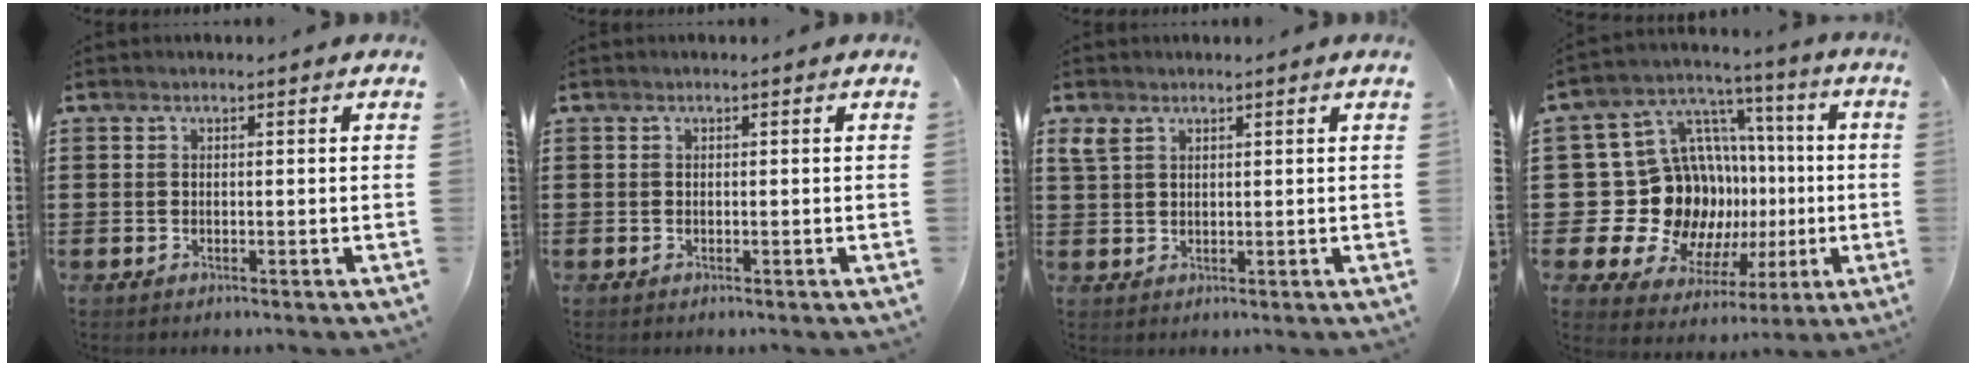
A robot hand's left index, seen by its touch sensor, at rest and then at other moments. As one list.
[{"total": 0.0}, {"total": 2.4, "force": [1.6, 1.3, 1.2], "torque": [-0.030, 0.004, 0.032]}, {"total": 20.0, "force": [-1.5, 17.8, 9.0], "torque": [-0.202, -0.034, 0.020]}]